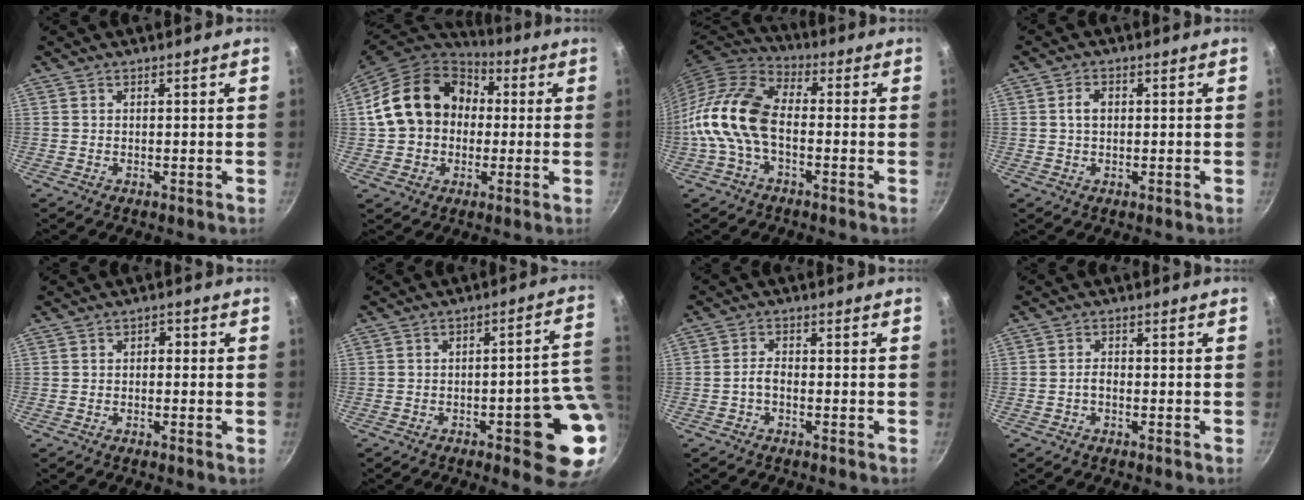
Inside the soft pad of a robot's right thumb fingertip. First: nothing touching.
{"total": 18.9, "force": [2.1, 15.3, 10.8], "torque": [-0.172, 0.043, 0.030]}
{"total": 12.7, "force": [-2.5, 7.4, 10.0], "torque": [-0.191, 0.037, -0.067]}
{"total": 2.6, "force": [0.2, 1.8, 1.9], "torque": [-0.025, 0.007, 0.003]}
{"total": 1.6, "force": [-0.3, 1.1, 1.2], "torque": [-0.020, 0.007, -0.008]}
{"total": 14.3, "force": [-3.2, 4.1, 13.3], "torque": [-0.122, 0.022, -0.039]}
{"total": 2.2, "force": [-1.2, 0.9, 1.5], "torque": [-0.030, 0.015, -0.027]}
{"total": 1.5, "force": [-0.8, 0.7, 1.0], "torque": [-0.016, 0.012, -0.016]}